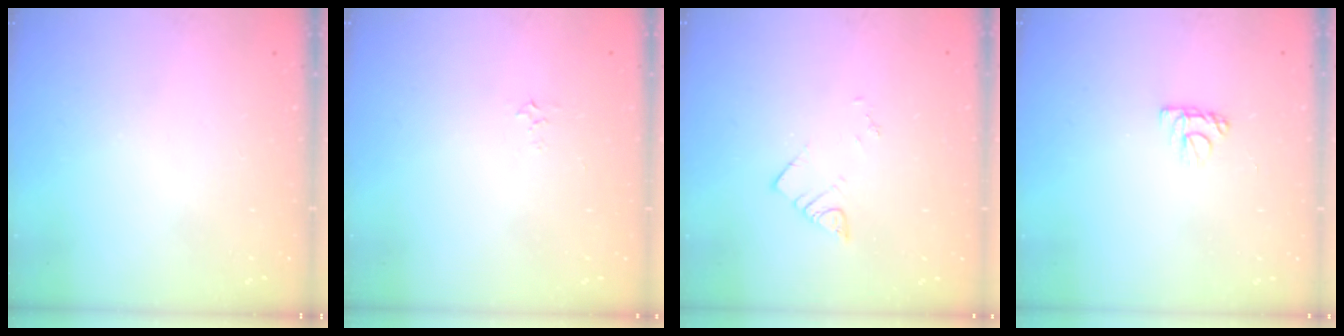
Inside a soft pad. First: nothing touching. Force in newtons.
{"total": 3.2, "press": 3.1, "slide": 0.5}
{"total": 3.6, "press": 3.6, "slide": 0.1}
{"total": 4.9, "press": 4.9, "slide": 0.3}